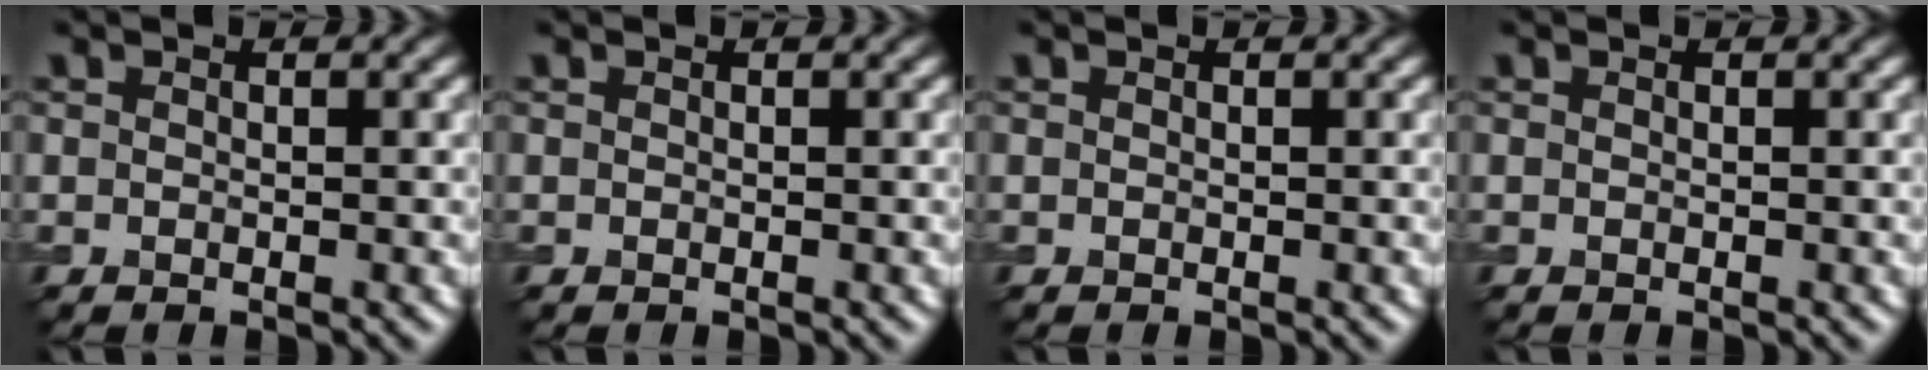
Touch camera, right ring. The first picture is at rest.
{"total": 0.0}
{"total": 0.0}
{"total": 0.0}